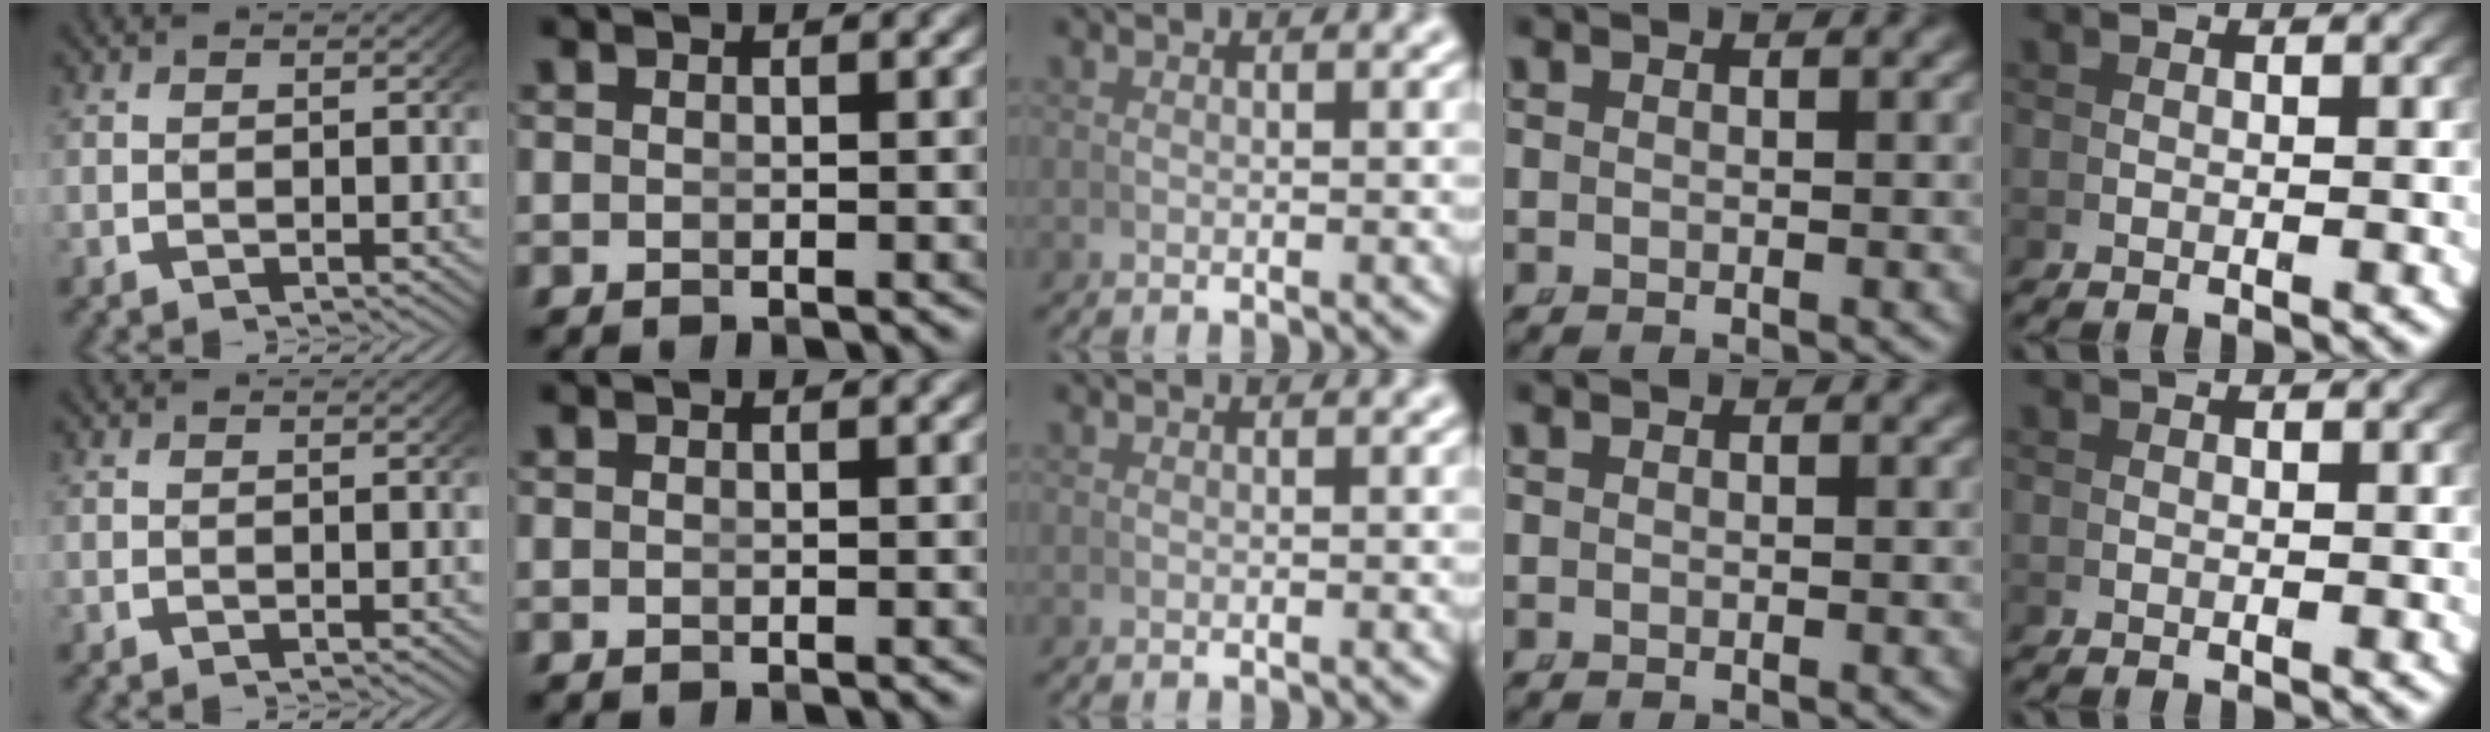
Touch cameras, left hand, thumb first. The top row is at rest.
{}